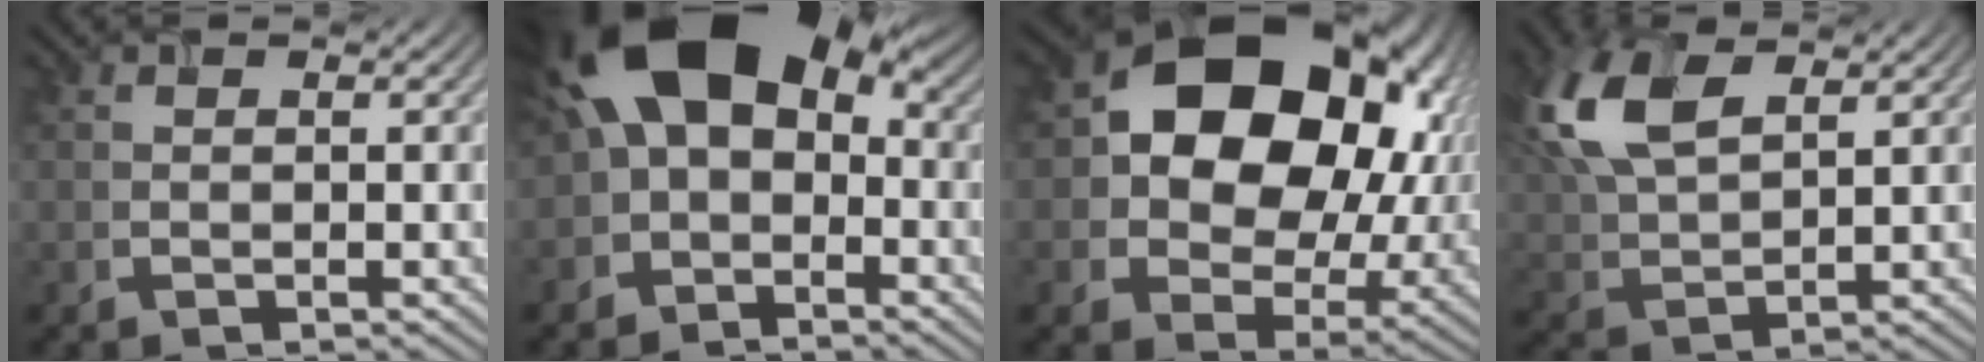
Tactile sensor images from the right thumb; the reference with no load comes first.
{"total": 14.4, "force": [1.6, 9.6, 10.6], "torque": [-0.185, 0.007, 0.018]}
{"total": 17.0, "force": [3.5, 12.4, 11.1], "torque": [-0.167, -0.004, 0.073]}
{"total": 11.0, "force": [4.9, 5.4, 8.2], "torque": [-0.223, 0.018, 0.099]}